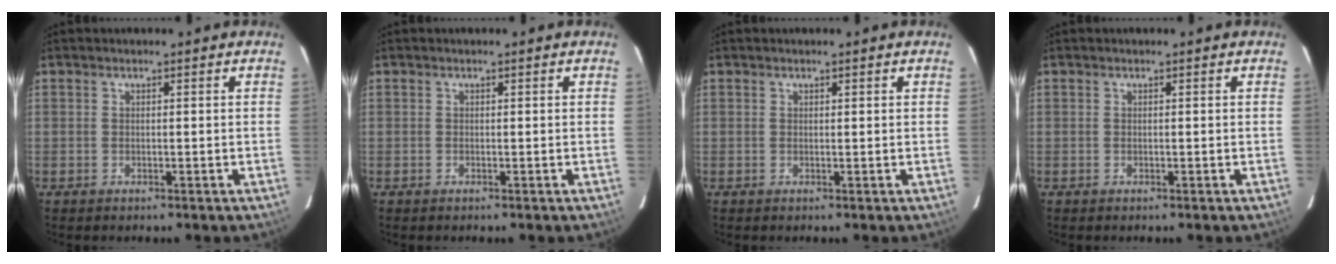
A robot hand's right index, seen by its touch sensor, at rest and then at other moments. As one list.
[{"total": 0.0}, {"total": 0.0}, {"total": 0.0}]